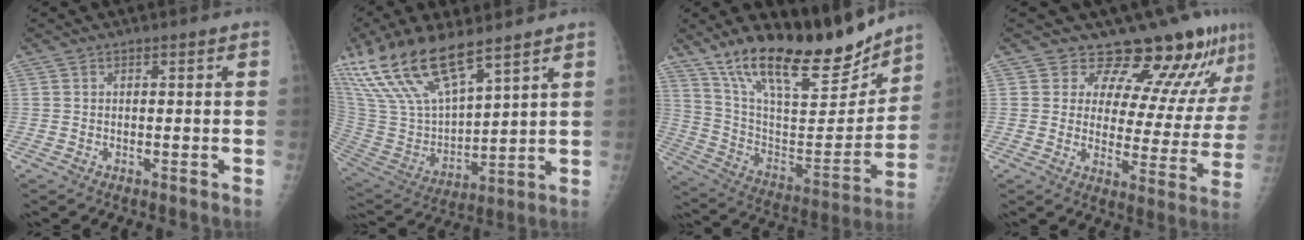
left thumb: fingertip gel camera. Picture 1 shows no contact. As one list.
[{"total": 20.4, "force": [14.3, 6.9, 12.8], "torque": [-0.254, -0.049, 0.286]}, {"total": 24.4, "force": [18.7, 7.7, 13.7], "torque": [-0.184, -0.091, 0.317]}, {"total": 15.9, "force": [13.6, 5.6, 6.1], "torque": [-0.030, -0.094, 0.167]}]